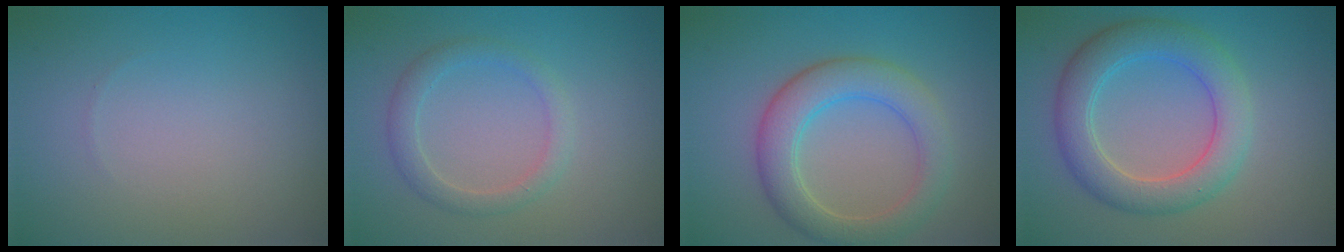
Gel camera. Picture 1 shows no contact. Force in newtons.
{"total": 2.2, "press": 2.2, "slide": 0.0}
{"total": 5.0, "press": 4.9, "slide": 0.4}
{"total": 5.3, "press": 5.3, "slide": 0.1}